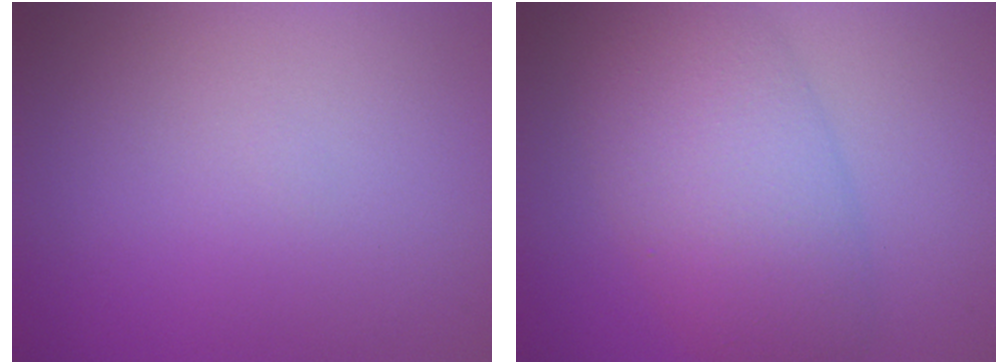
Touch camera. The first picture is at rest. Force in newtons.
{"total": 7.7, "press": 7.7, "slide": 0.4}